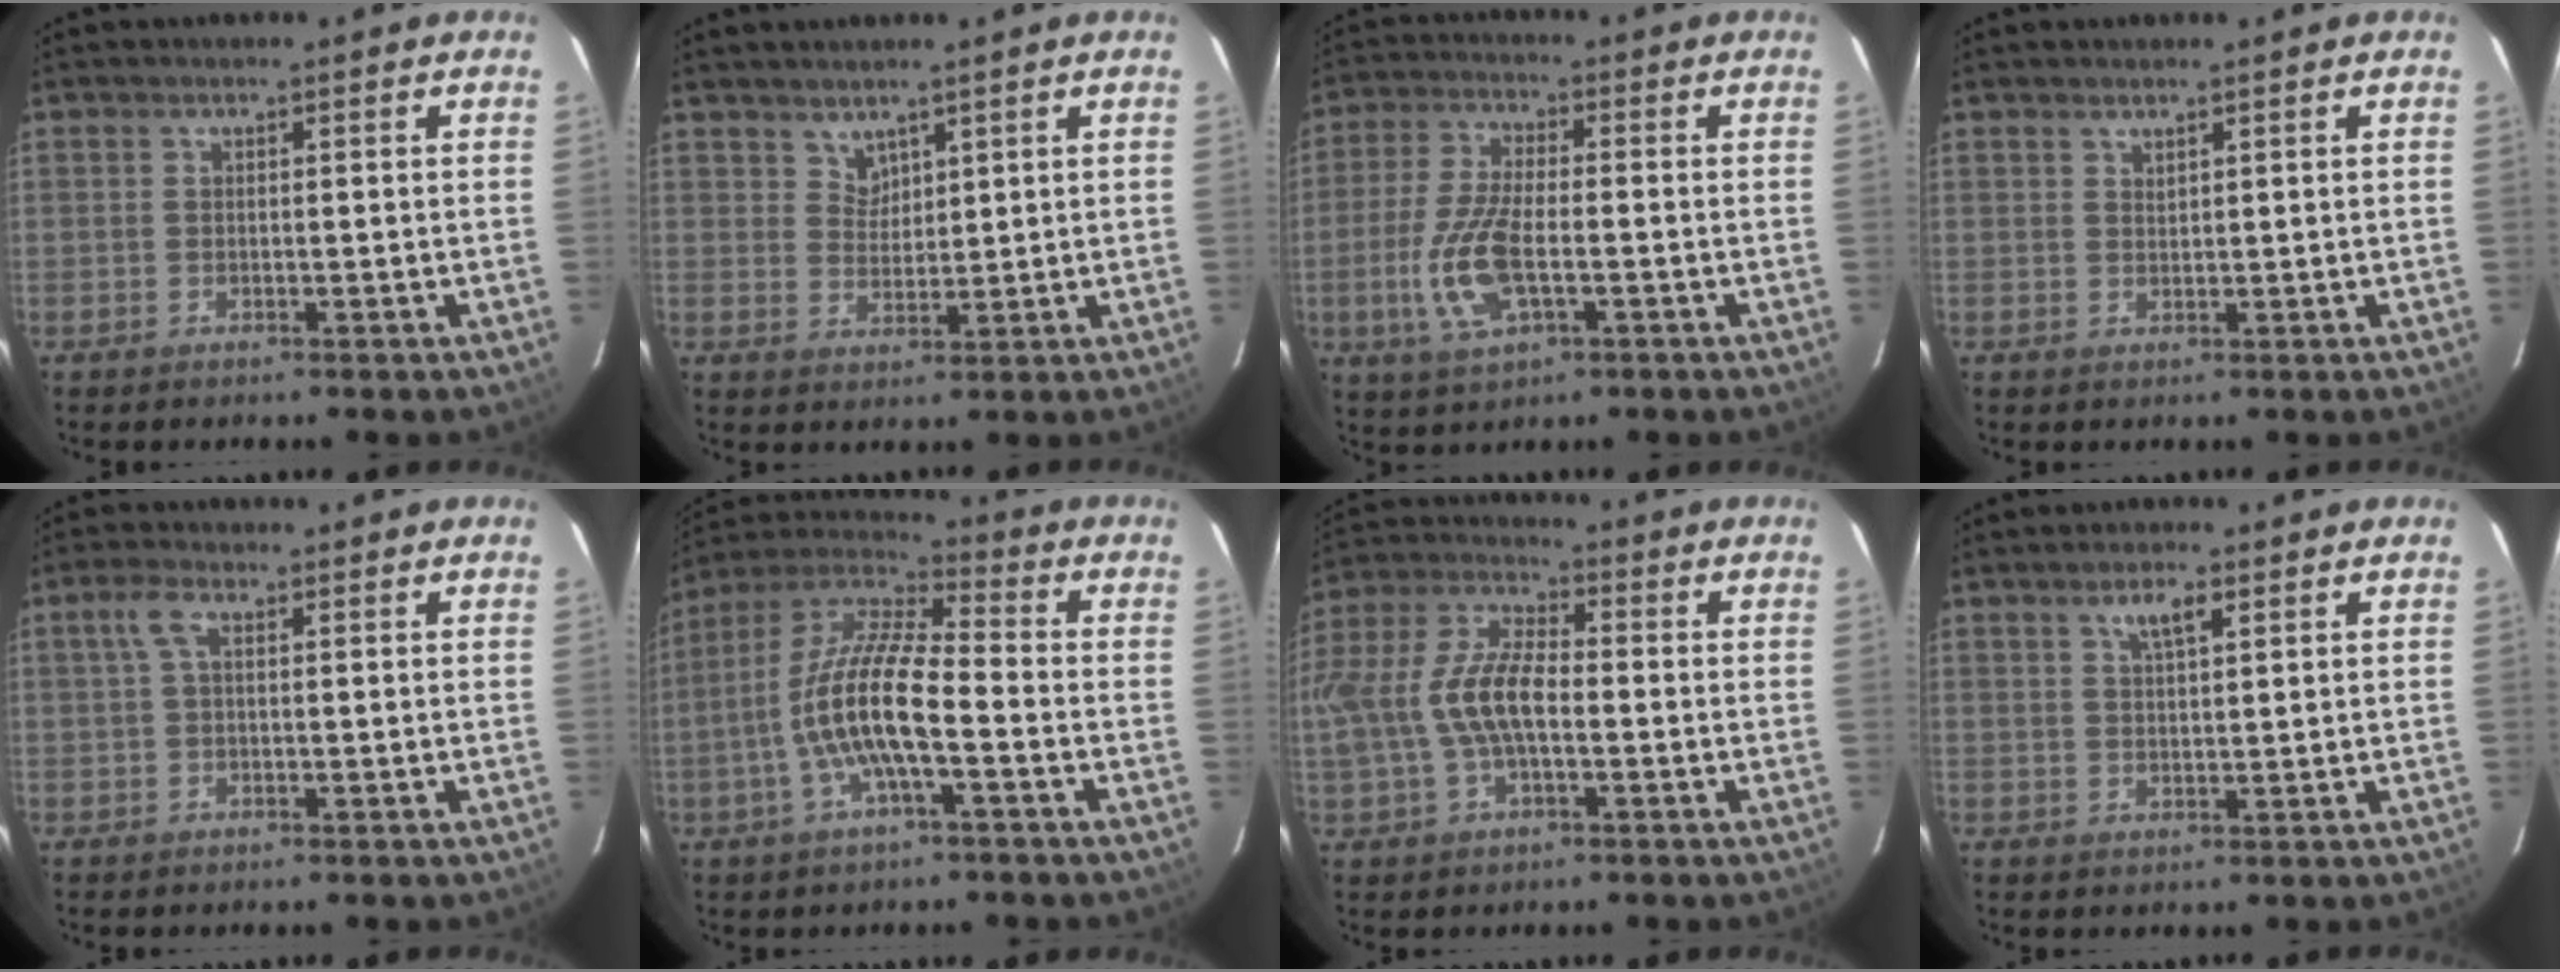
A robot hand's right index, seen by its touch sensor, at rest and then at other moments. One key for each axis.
{"total": 2.9, "fx": 2.4, "fy": 1.7, "fz": 0.3, "tx": 0.004, "ty": 0.006, "tz": 0.046}
{"total": 11.3, "fx": -2.8, "fy": 4.3, "fz": 10.0, "tx": -0.219, "ty": -0.005, "tz": -0.055}
{"total": 0.8, "fx": 0.8, "fy": 0.1, "fz": 0.2, "tx": -0.003, "ty": 0.000, "tz": 0.016}
{"total": 3.0, "fx": 0.7, "fy": 1.2, "fz": 2.7, "tx": -0.058, "ty": 0.011, "tz": 0.013}
{"total": 13.7, "fx": -3.8, "fy": 3.2, "fz": 12.8, "tx": -0.253, "ty": 0.000, "tz": -0.076}
{"total": 13.1, "fx": -1.9, "fy": 6.1, "fz": 11.5, "tx": -0.243, "ty": 0.010, "tz": -0.036}
{"total": 3.4, "fx": 1.9, "fy": 1.0, "fz": 2.7, "tx": -0.047, "ty": 0.006, "tz": 0.034}